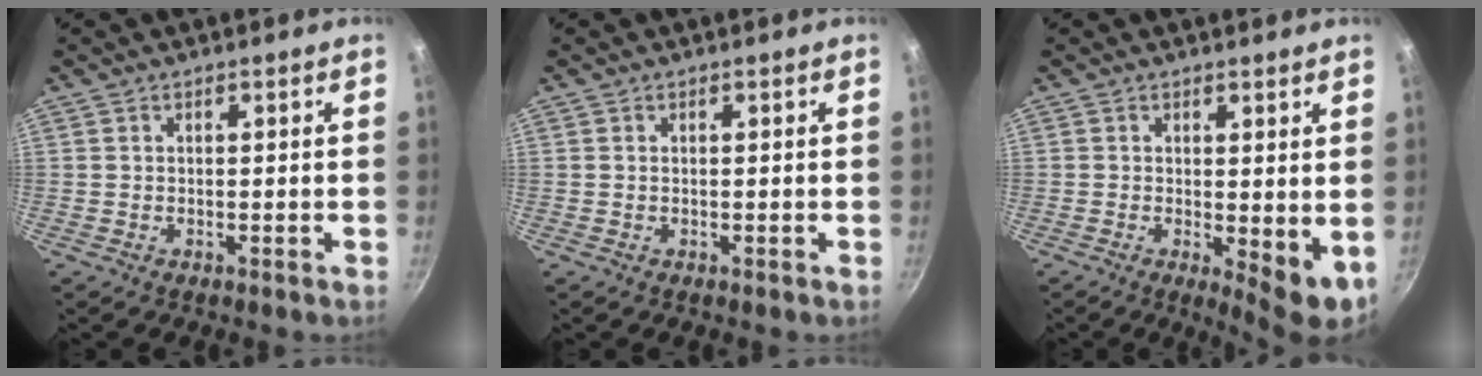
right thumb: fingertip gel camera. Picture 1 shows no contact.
{"total": 0.0}
{"total": 6.3, "force": [0.2, 2.4, 5.8], "torque": [-0.073, -0.013, 0.007]}